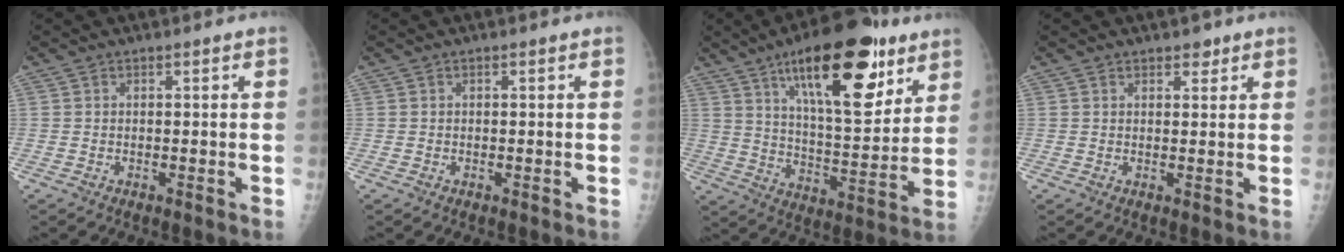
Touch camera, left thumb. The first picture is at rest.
{"total": 0.0}
{"total": 23.6, "force": [12.9, 8.6, 17.8], "torque": [-0.239, -0.052, 0.207]}
{"total": 2.0, "force": [1.4, 1.1, 0.9], "torque": [0.001, -0.007, 0.017]}